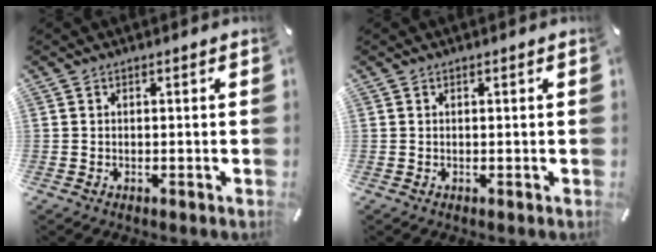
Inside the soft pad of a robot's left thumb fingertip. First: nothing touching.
{"total": 0.0}